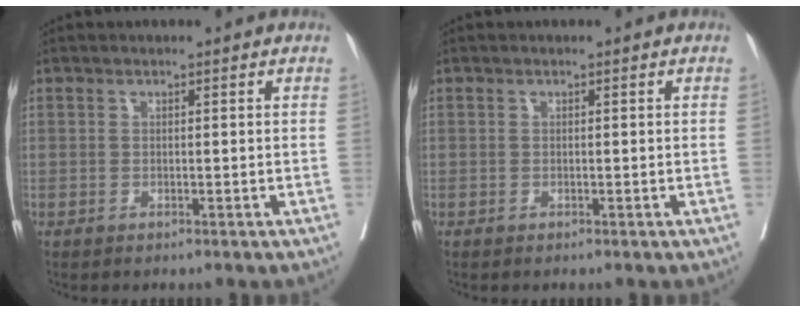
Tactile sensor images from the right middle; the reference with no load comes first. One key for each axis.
{"total": 0.0}